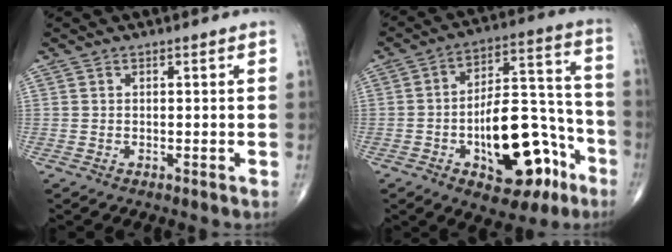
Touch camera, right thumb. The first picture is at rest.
{"total": 20.8, "force": [-8.1, 10.1, 16.3], "torque": [-0.213, 0.066, -0.106]}